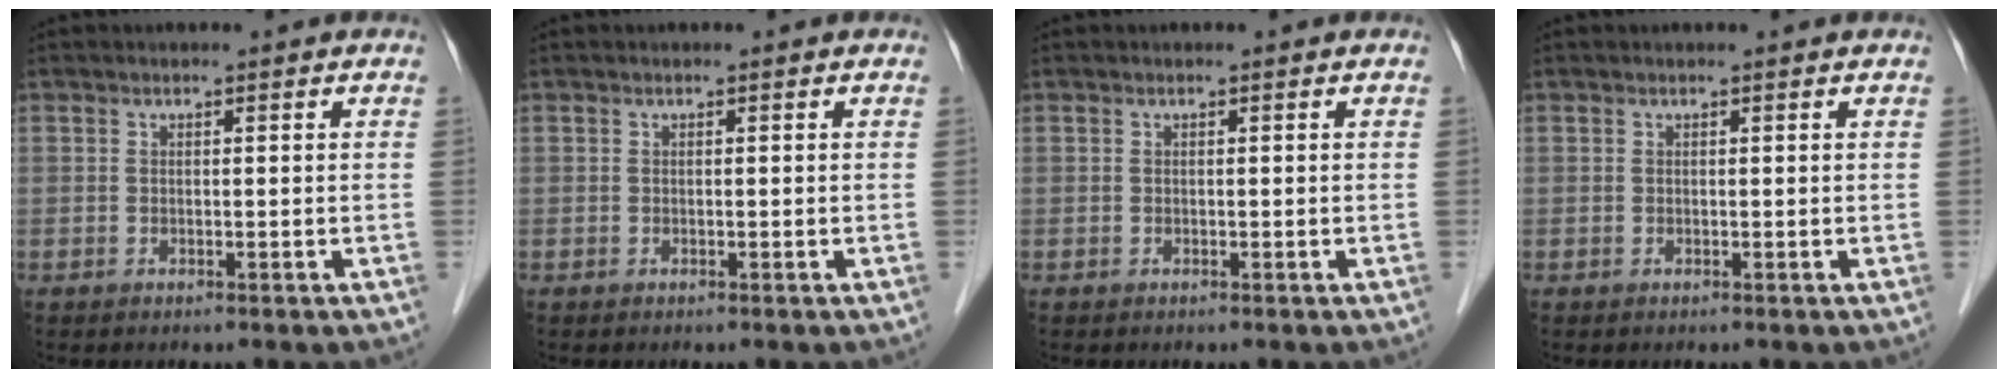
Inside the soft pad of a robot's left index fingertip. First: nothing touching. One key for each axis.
{"total": 0.0}
{"total": 0.0}
{"total": 0.5, "fx": 0.5, "fy": 0.0, "fz": 0.1, "tx": -0.001, "ty": 0.003, "tz": 0.006}